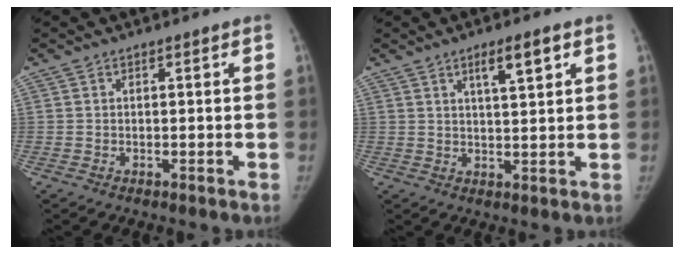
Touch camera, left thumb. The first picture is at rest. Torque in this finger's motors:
{"motor_torque": [0.18, -0.04, 0.88, -0.70, 0.17]}